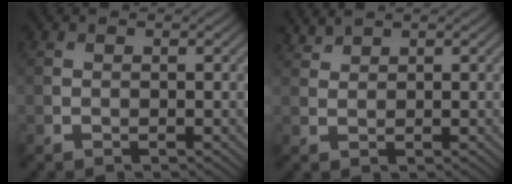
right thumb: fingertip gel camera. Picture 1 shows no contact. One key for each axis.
{"total": 1.5, "fx": 1.4, "fy": 0.2, "fz": 0.3, "tx": -0.011, "ty": 0.002, "tz": 0.034}